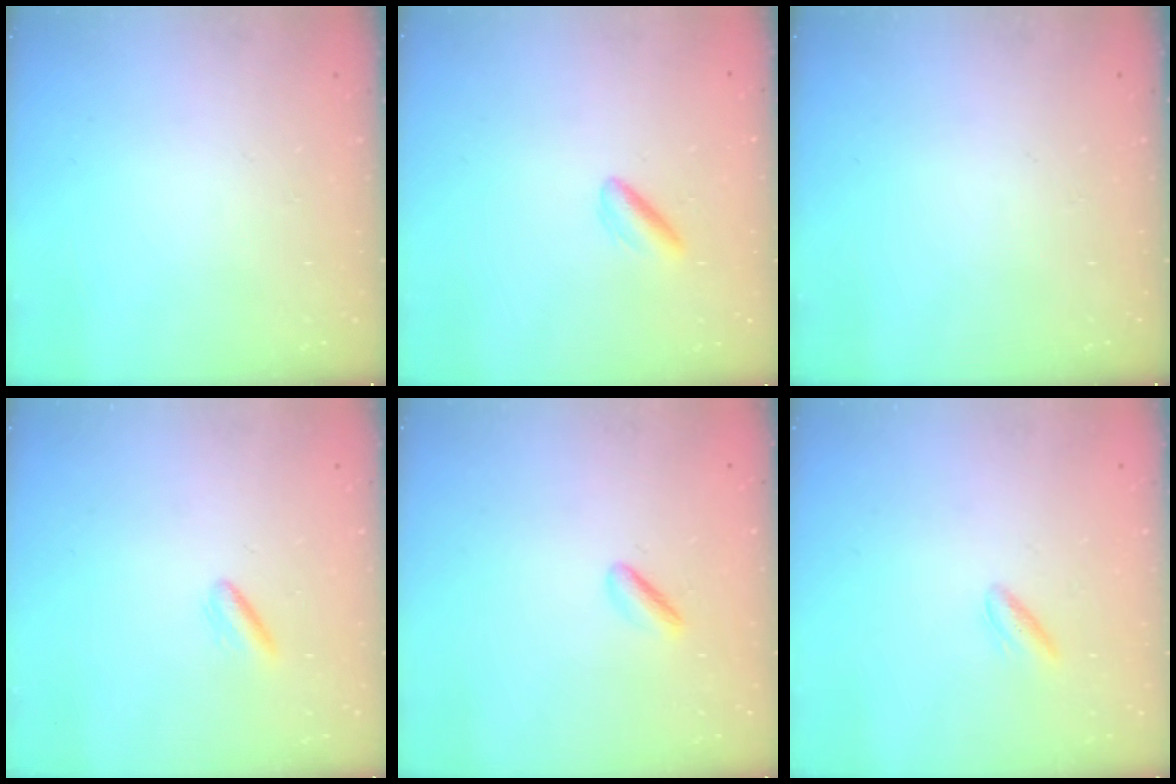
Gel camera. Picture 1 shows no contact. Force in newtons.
{"total": 3.0, "press": 2.8, "slide": 1.2}
{"total": 0.0}
{"total": 2.7, "press": 2.5, "slide": 1.0}
{"total": 2.2, "press": 1.9, "slide": 1.1}
{"total": 3.6, "press": 3.4, "slide": 1.1}